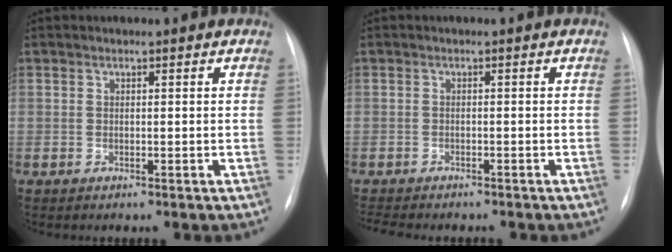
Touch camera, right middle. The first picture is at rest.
{"total": 7.4, "force": [-6.4, 1.9, 3.0], "torque": [-0.046, -0.003, -0.089]}